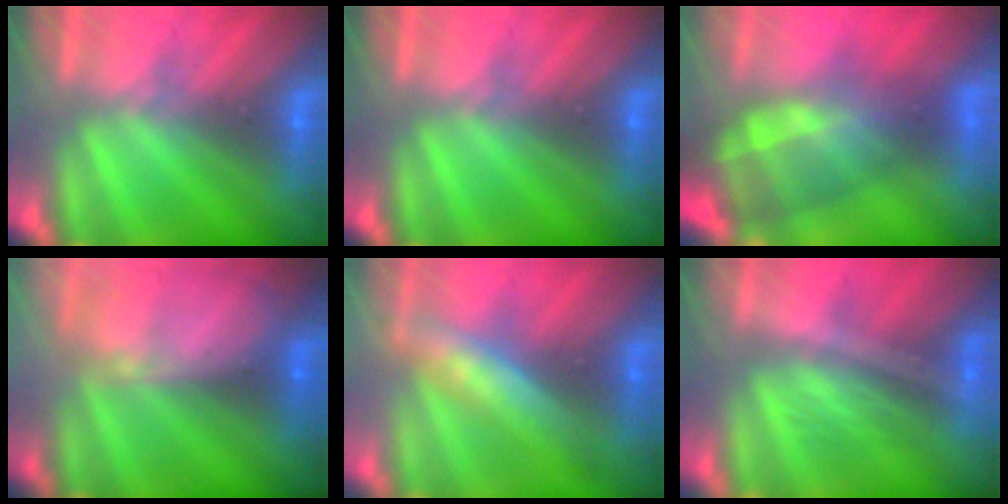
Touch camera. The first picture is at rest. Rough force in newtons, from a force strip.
{"total": 0.0}
{"total": 9.4}
{"total": 6.6}
{"total": 4.6}
{"total": 1.9}